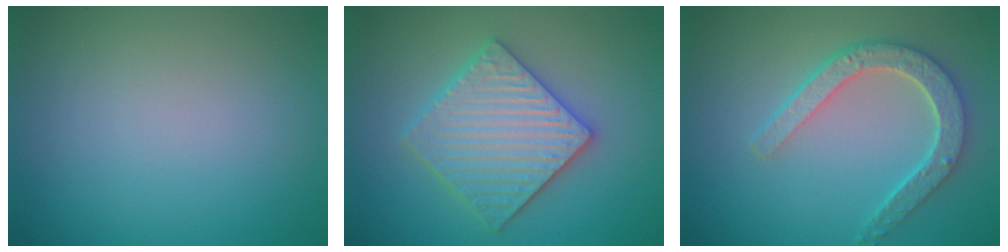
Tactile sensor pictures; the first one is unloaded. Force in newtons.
{"total": 5.9, "press": 5.8, "slide": 1.0}
{"total": 4.6, "press": 3.8, "slide": 2.7}